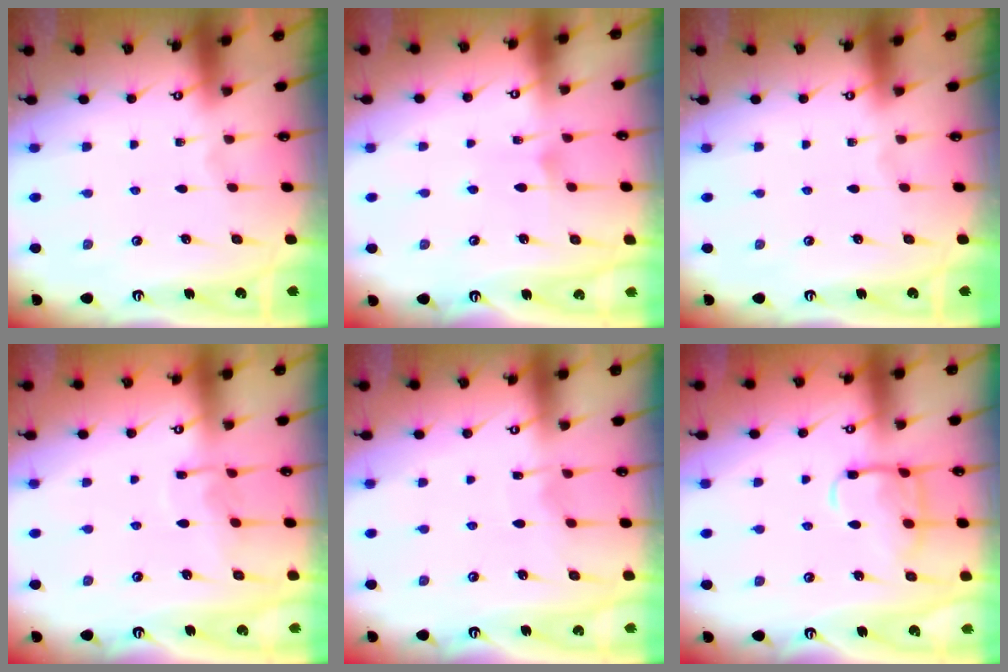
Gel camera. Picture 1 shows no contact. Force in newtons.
{"total": 5.0, "press": 4.9, "slide": 0.6}
{"total": 0.0}
{"total": 6.7, "press": 6.7, "slide": 0.5}
{"total": 4.8, "press": 4.8, "slide": 0.6}
{"total": 12.2, "press": 12.2, "slide": 0.9}